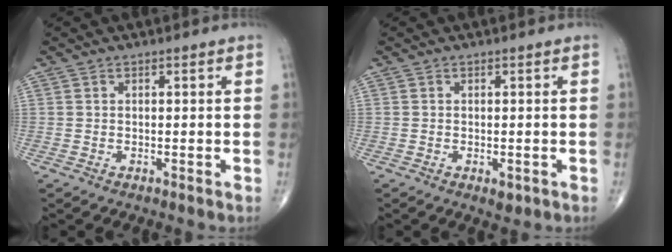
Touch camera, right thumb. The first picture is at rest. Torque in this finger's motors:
{"motor_torque": [0.42, 0.26, -0.19, -0.45, 0.07]}